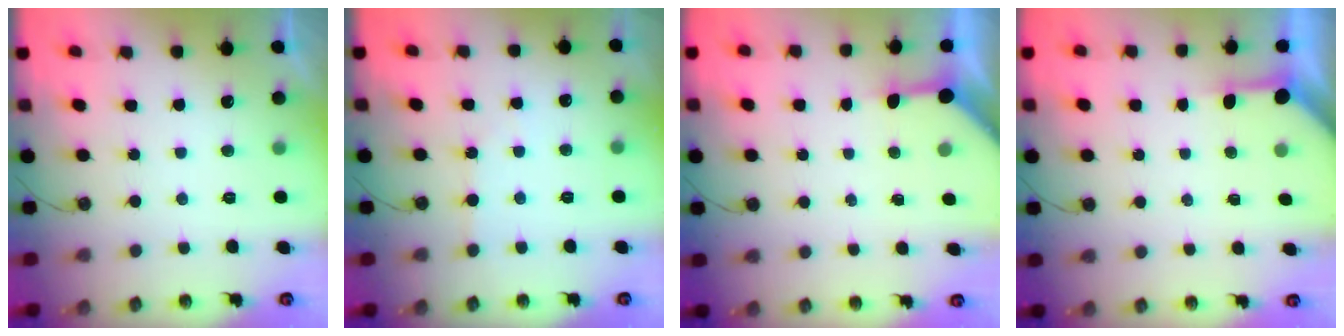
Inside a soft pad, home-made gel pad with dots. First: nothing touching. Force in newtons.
{"total": 2.2, "press": 2.2, "slide": 0.3}
{"total": 3.8, "press": 3.8, "slide": 0.4}
{"total": 3.3, "press": 3.2, "slide": 0.3}